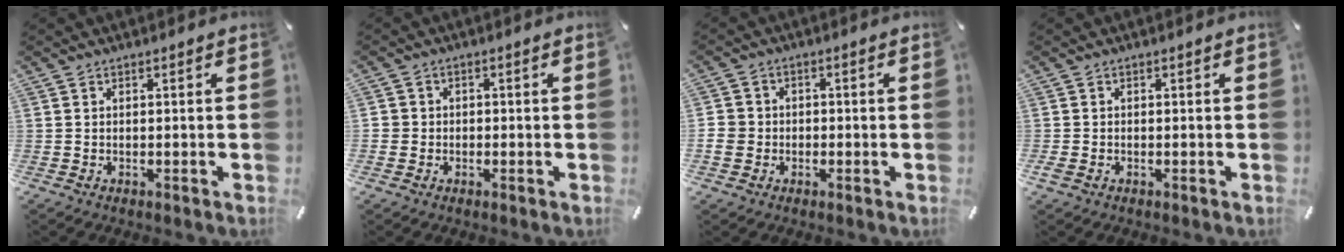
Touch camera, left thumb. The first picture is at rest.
{"total": 2.0, "force": [-0.6, 1.9, 0.2], "torque": [-0.002, 0.008, -0.016]}
{"total": 4.1, "force": [-1.1, 3.8, 1.2], "torque": [-0.026, 0.006, -0.020]}
{"total": 0.8, "force": [-0.2, 0.7, 0.2], "torque": [0.000, 0.005, -0.005]}